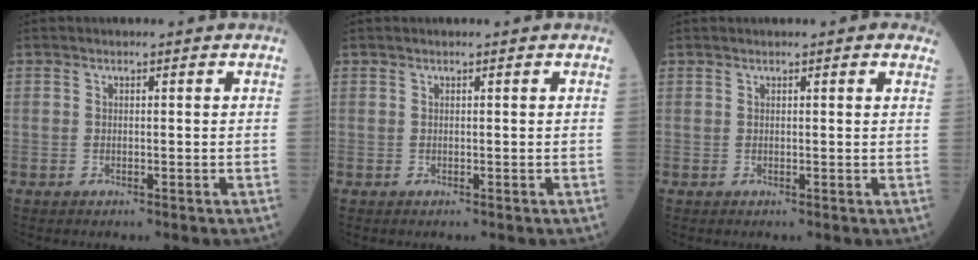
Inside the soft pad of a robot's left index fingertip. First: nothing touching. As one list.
[{"total": 0.0}, {"total": 1.6, "force": [1.1, 0.3, 1.2], "torque": [-0.010, 0.011, 0.007]}]